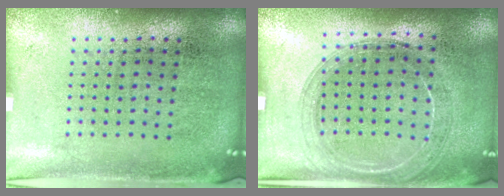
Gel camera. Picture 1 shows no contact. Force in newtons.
{"total": 1.5, "press": 1.5, "slide": 0.2}